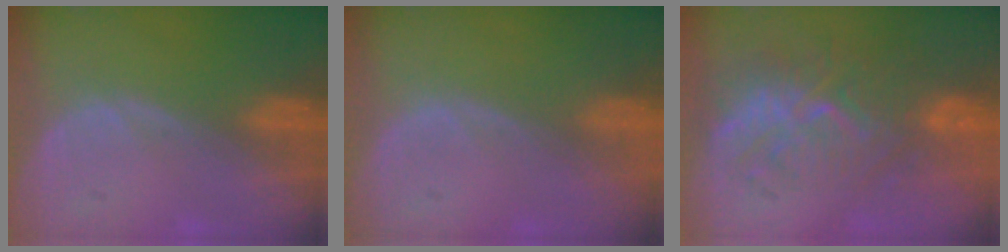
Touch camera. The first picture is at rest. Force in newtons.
{"total": 0.0}
{"total": 9.1, "press": 8.8, "slide": 2.3}